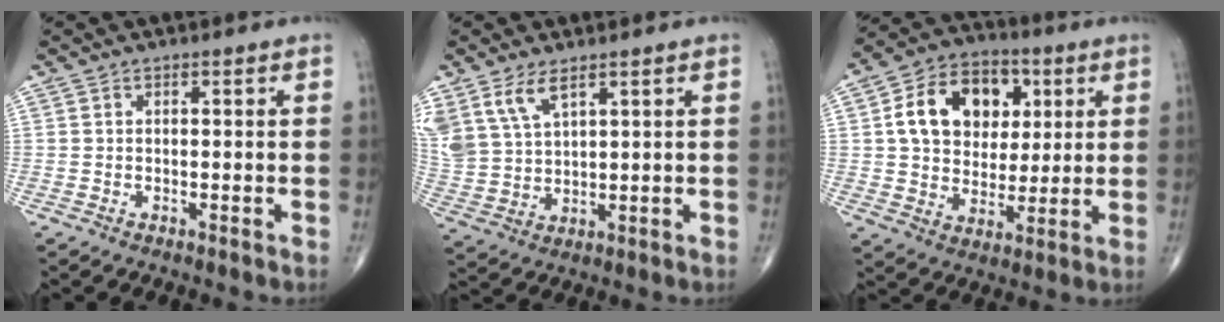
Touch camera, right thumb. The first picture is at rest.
{"total": 9.3, "force": [5.7, 4.5, 5.7], "torque": [-0.118, -0.013, 0.128]}
{"total": 16.4, "force": [4.2, 12.2, 10.1], "torque": [-0.134, 0.003, 0.069]}